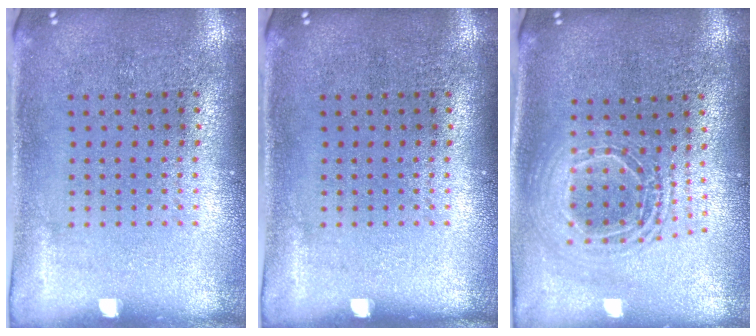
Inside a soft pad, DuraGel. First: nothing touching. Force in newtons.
{"total": 0.0}
{"total": 1.9, "press": 1.5, "slide": 1.1}